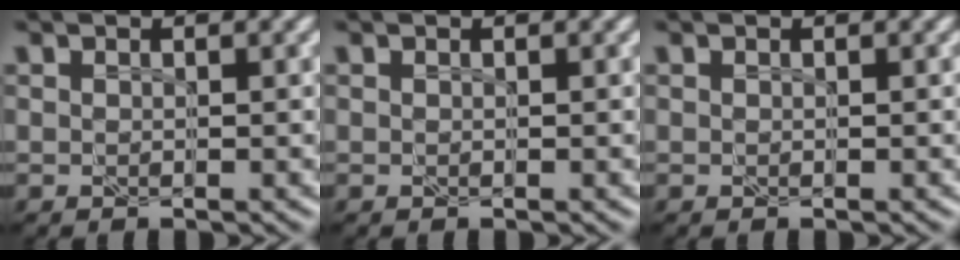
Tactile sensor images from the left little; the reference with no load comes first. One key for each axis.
{"total": 0.0}
{"total": 0.0}